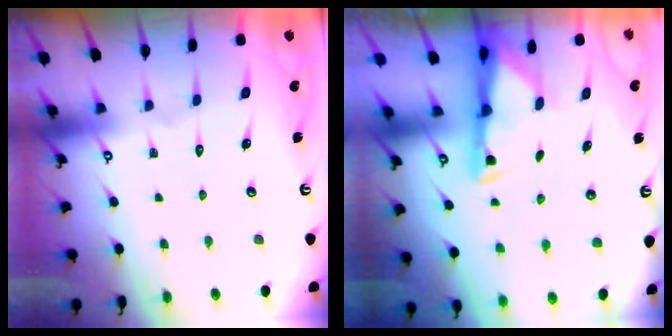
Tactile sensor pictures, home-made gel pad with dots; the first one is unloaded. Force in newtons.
{"total": 2.9, "press": 2.8, "slide": 0.6}